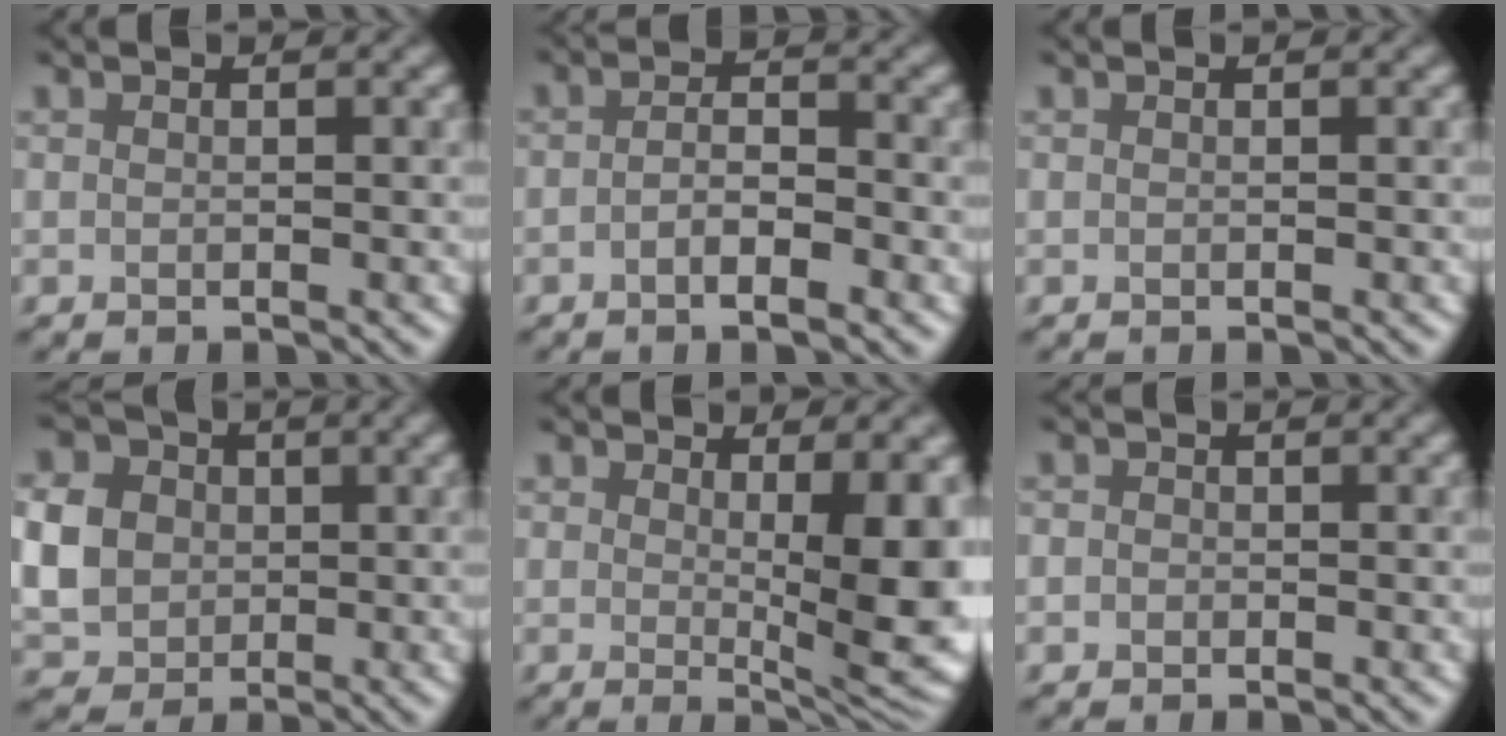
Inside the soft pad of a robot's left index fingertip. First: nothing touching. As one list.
[{"total": 2.8, "force": [-1.2, 0.8, 2.4], "torque": [-0.045, 0.002, -0.024]}, {"total": 0.0}, {"total": 6.3, "force": [0.2, 5.5, 3.1], "torque": [-0.084, 0.008, 0.000]}, {"total": 7.8, "force": [0.6, 2.7, 7.3], "torque": [-0.092, -0.013, 0.013]}, {"total": 1.0, "force": [0.0, 1.0, 0.3], "torque": [0.004, -0.002, -0.012]}]